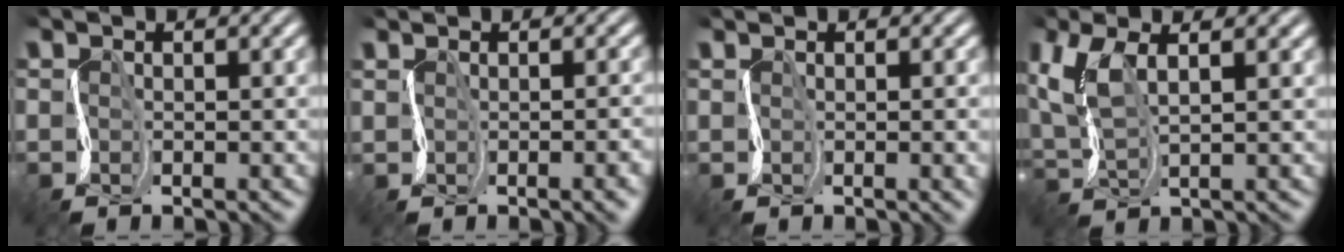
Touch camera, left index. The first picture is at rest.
{"total": 3.7, "force": [-0.4, 1.9, 3.1], "torque": [-0.007, 0.011, 0.006]}
{"total": 1.7, "force": [0.4, 0.8, 1.5], "torque": [-0.002, 0.004, 0.008]}
{"total": 5.2, "force": [2.7, 2.3, 3.8], "torque": [-0.110, 0.011, 0.051]}